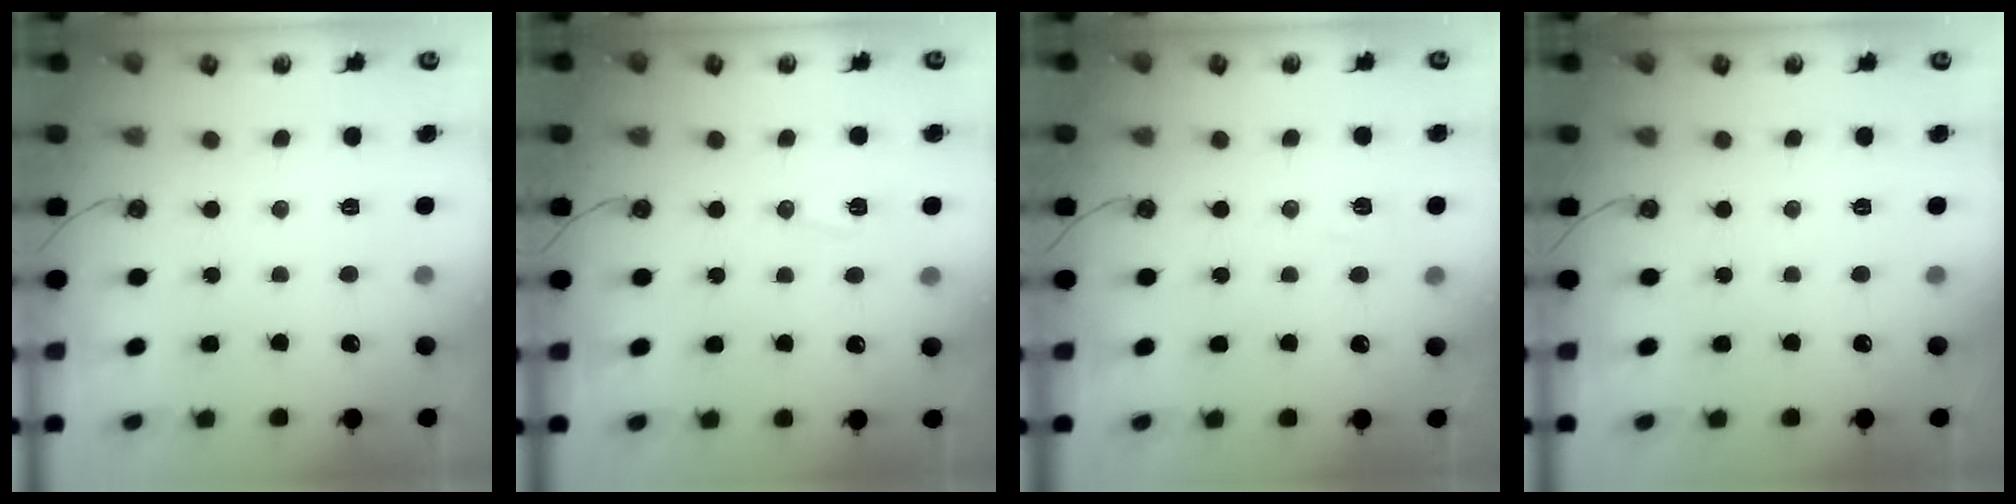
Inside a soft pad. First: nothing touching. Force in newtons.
{"total": 6.8, "press": 6.4, "slide": 2.4}
{"total": 5.0, "press": 4.5, "slide": 2.1}
{"total": 0.0}